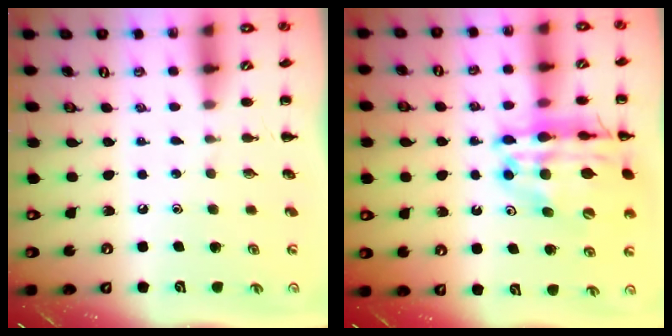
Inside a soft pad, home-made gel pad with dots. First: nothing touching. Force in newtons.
{"total": 20.4, "press": 20.0, "slide": 4.4}